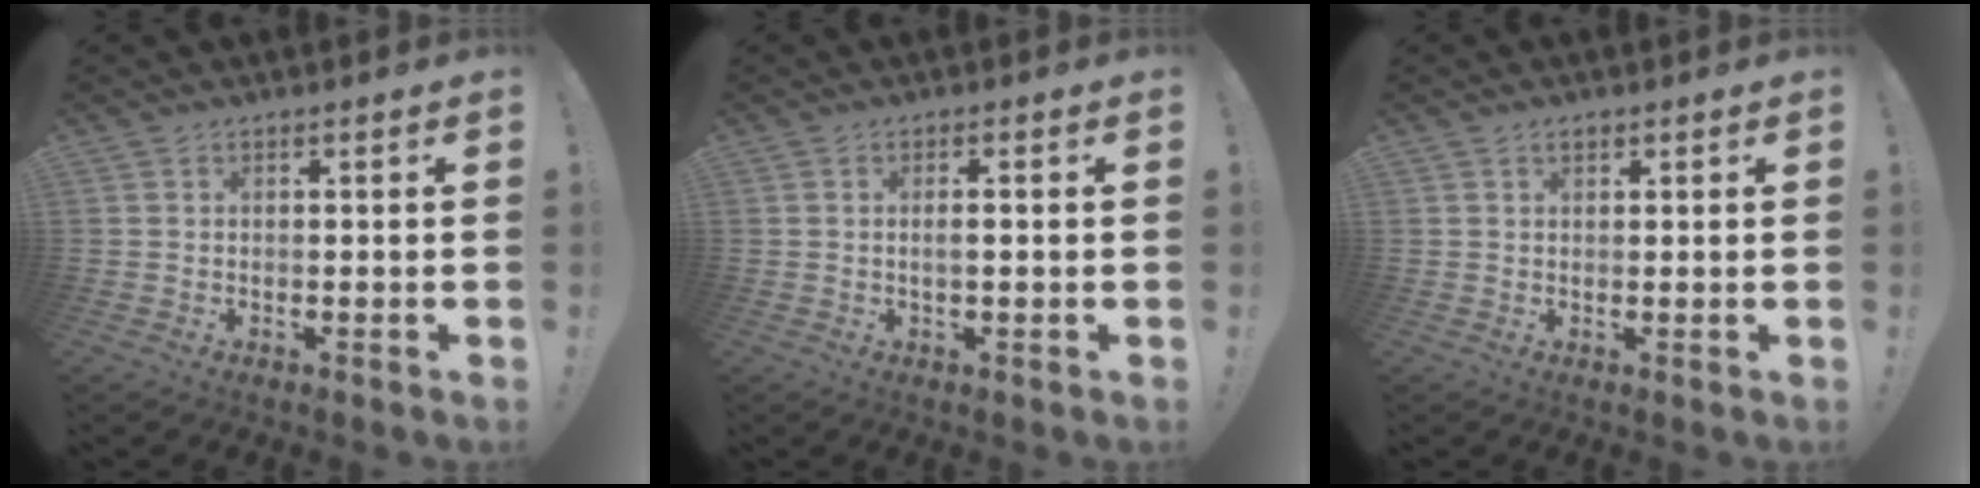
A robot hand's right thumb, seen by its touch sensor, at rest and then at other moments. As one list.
[{"total": 2.2, "force": [-0.2, 0.4, 2.2], "torque": [-0.036, 0.000, -0.007]}, {"total": 1.3, "force": [0.9, 0.7, 0.6], "torque": [-0.012, 0.002, 0.017]}]